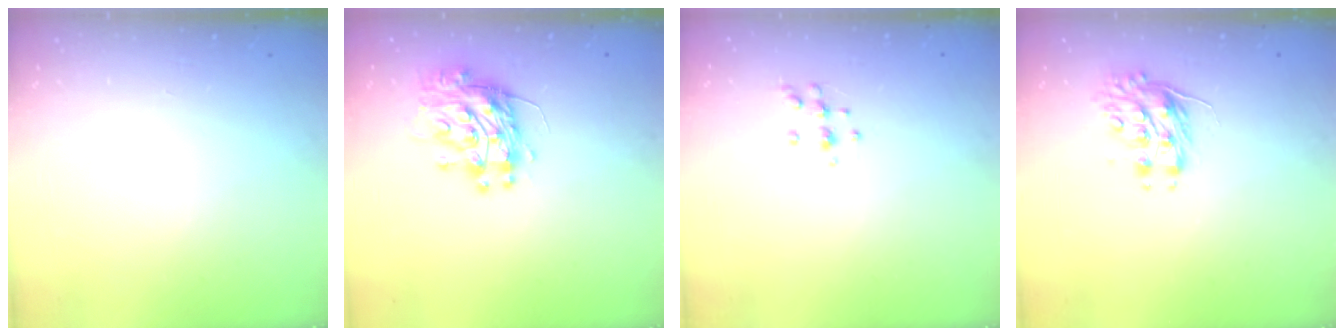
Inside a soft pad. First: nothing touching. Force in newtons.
{"total": 12.9, "press": 12.9, "slide": 1.1}
{"total": 7.0, "press": 7.0, "slide": 0.6}
{"total": 8.0, "press": 8.0, "slide": 0.4}